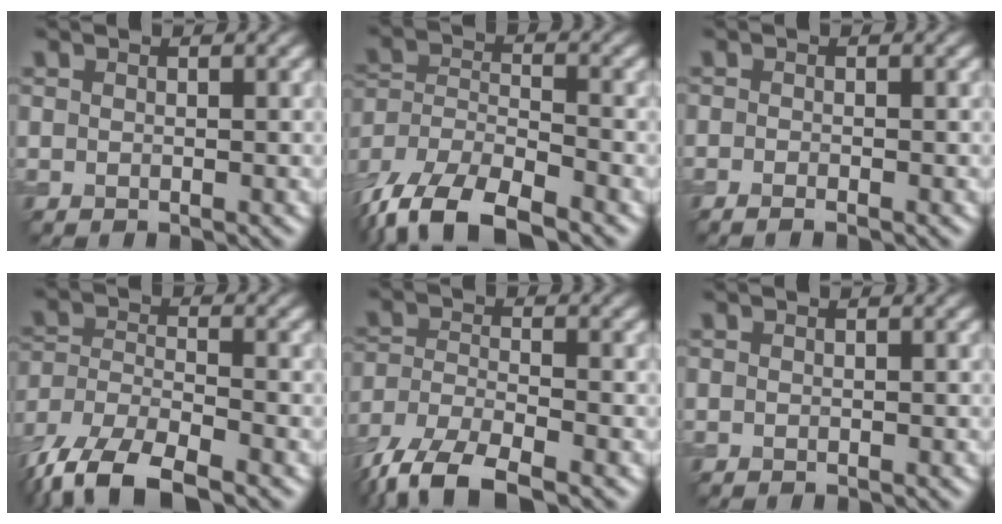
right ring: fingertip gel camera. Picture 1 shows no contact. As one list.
[{"total": 10.9, "force": [-8.2, 4.0, 5.9], "torque": [-0.114, -0.021, -0.149]}, {"total": 1.1, "force": [-0.7, 0.3, 0.9], "torque": [-0.013, -0.006, -0.013]}, {"total": 9.6, "force": [-7.0, 3.3, 5.6], "torque": [-0.116, -0.014, -0.136]}, {"total": 7.8, "force": [-5.8, 2.3, 4.7], "torque": [-0.090, -0.013, -0.119]}, {"total": 0.0}]